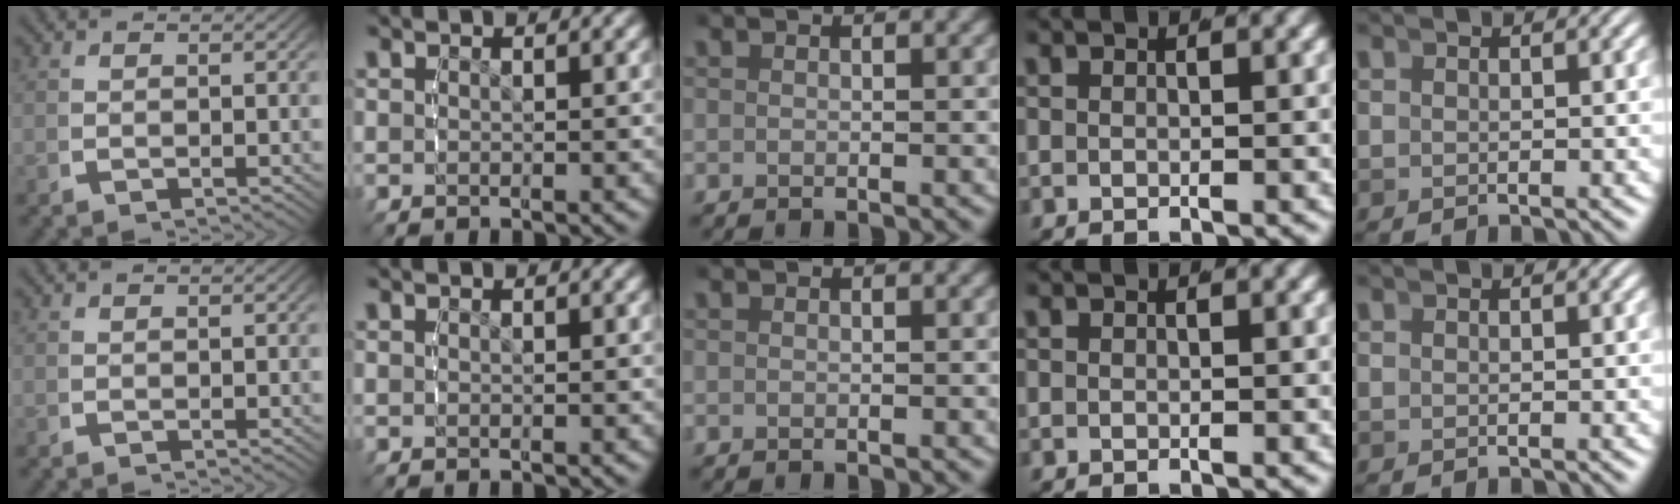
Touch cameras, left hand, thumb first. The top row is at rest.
{}